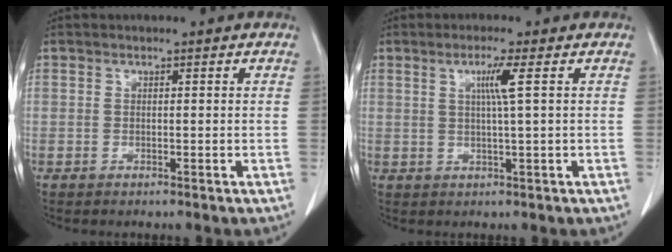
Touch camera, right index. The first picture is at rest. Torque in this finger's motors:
{"motor_torque": [0.37, 0.33, 0.08, 0.06]}